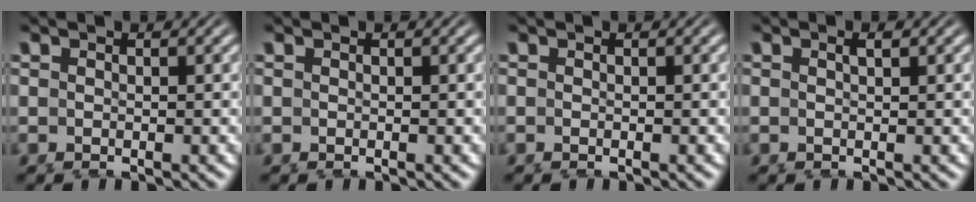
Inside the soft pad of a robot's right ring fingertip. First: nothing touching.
{"total": 0.0}
{"total": 0.0}
{"total": 0.6, "force": [0.1, -0.2, 0.5], "torque": [-0.007, 0.001, 0.003]}